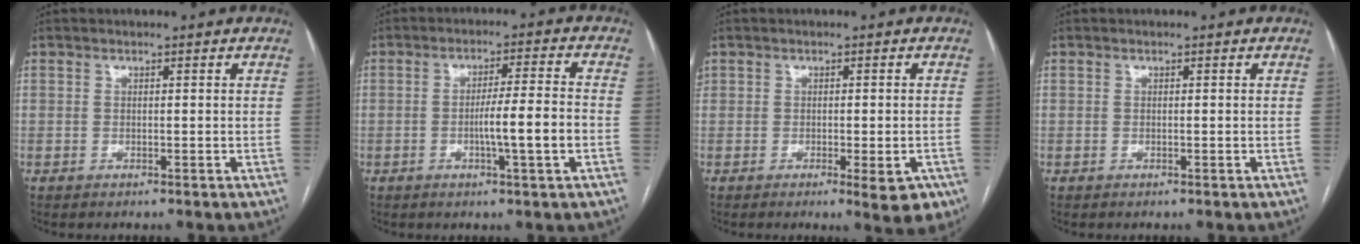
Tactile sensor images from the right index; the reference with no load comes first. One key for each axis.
{"total": 7.3, "fx": -1.9, "fy": -0.6, "fz": 7.0, "tx": -0.115, "ty": 0.002, "tz": -0.030}
{"total": 5.0, "fx": -1.8, "fy": 1.9, "fz": 4.3, "tx": -0.056, "ty": 0.001, "tz": -0.010}
{"total": 0.0}